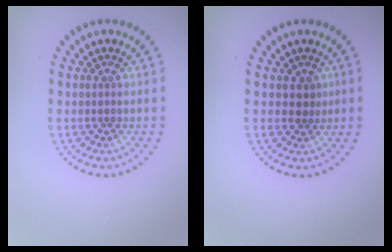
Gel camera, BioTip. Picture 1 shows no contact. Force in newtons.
{"total": 1.3, "press": 1.0, "slide": 0.8}